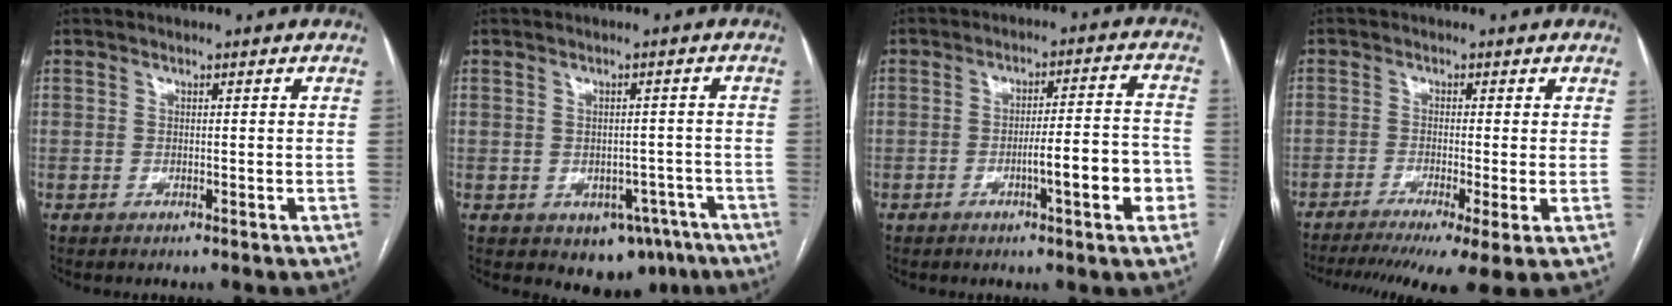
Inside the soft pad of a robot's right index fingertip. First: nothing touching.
{"total": 7.1, "force": [-4.1, 5.0, 3.0], "torque": [-0.016, 0.017, -0.045]}
{"total": 9.1, "force": [-3.2, 1.0, 8.5], "torque": [-0.115, 0.013, -0.043]}
{"total": 11.4, "force": [-7.7, 0.6, 8.4], "torque": [-0.127, -0.015, -0.120]}